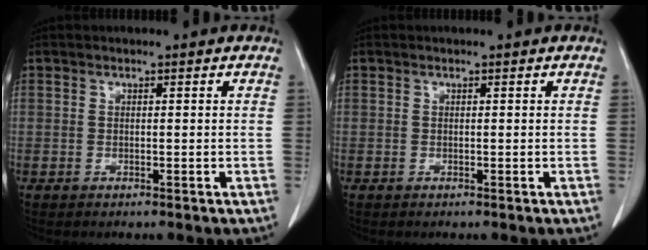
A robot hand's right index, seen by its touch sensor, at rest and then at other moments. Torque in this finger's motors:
{"motor_torque": [0.00, 0.00, 0.00, 0.00]}